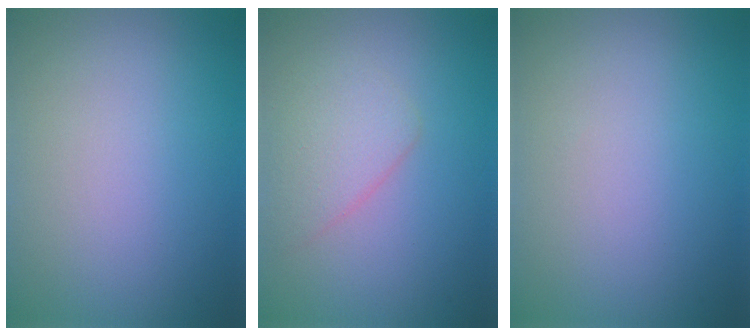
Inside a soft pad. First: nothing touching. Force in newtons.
{"total": 2.4, "press": 2.4, "slide": 0.2}
{"total": 0.0}